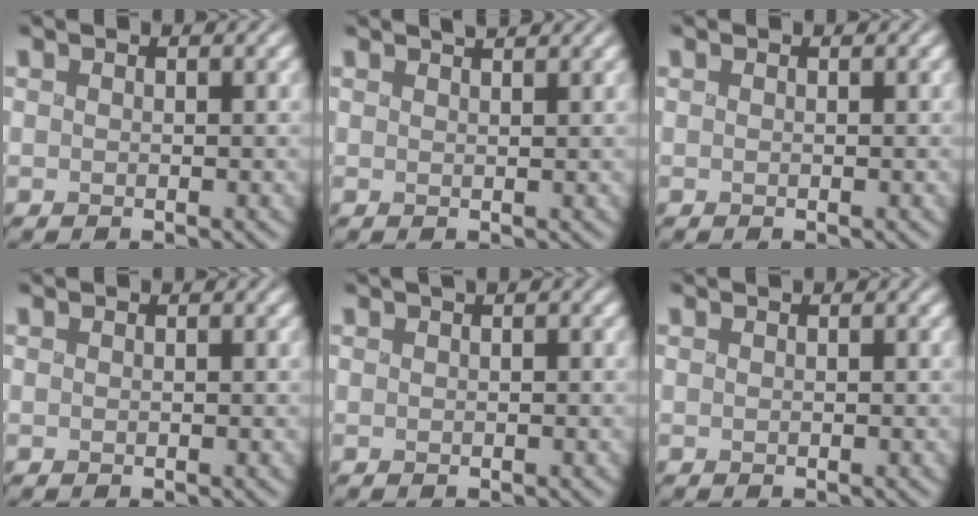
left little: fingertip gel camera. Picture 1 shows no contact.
{"total": 1.7, "force": [1.3, 0.4, 0.9], "torque": [0.001, 0.010, 0.010]}
{"total": 0.0}
{"total": 0.0}
{"total": 1.4, "force": [0.7, 0.5, 1.1], "torque": [-0.011, 0.004, 0.010]}
{"total": 0.0}